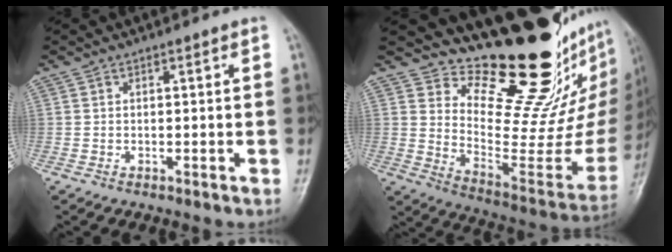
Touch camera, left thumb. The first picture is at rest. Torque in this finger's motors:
{"motor_torque": [0.35, 0.19, 0.70, -1.93, 0.10]}